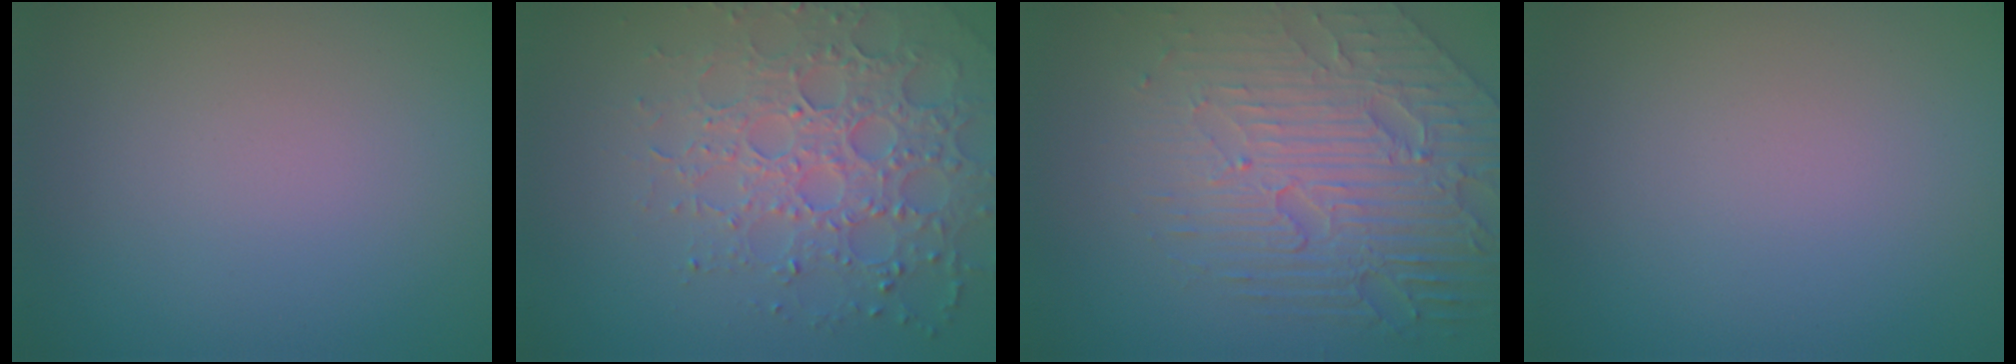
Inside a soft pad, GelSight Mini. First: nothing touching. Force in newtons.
{"total": 4.9, "press": 4.7, "slide": 1.3}
{"total": 8.4, "press": 5.7, "slide": 6.2}
{"total": 0.0}